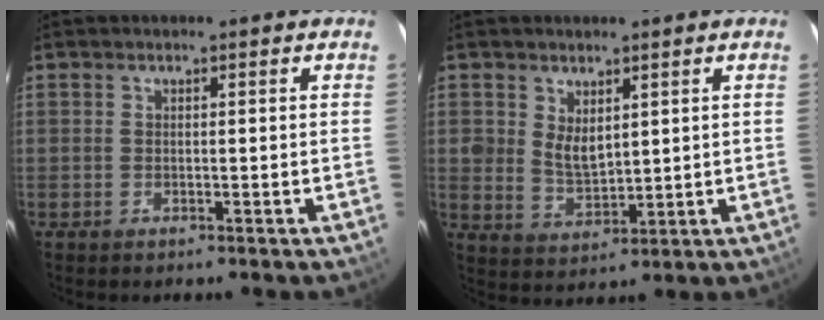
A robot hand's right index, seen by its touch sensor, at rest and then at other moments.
{"total": 5.2, "force": [2.3, 3.5, 3.1], "torque": [-0.054, -0.006, 0.050]}